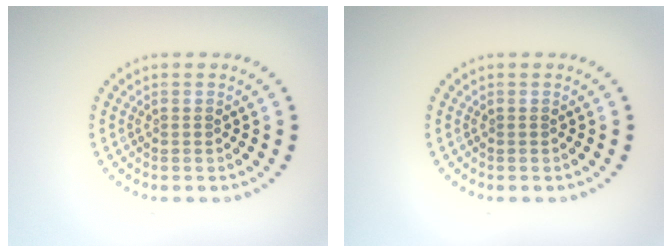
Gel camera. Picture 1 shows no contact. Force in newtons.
{"total": 0.0}